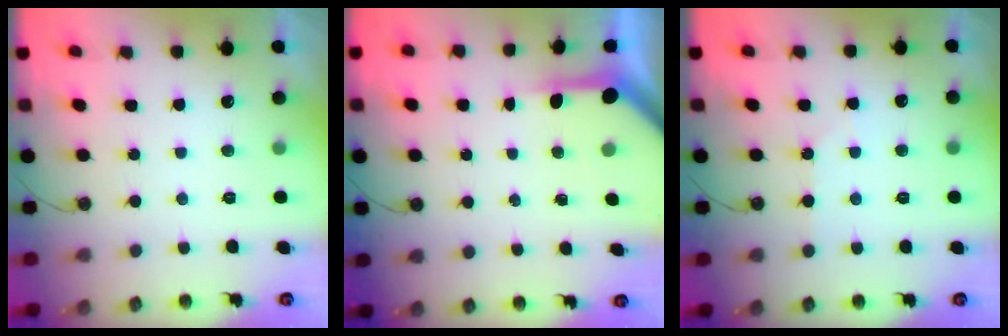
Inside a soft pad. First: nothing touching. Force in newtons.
{"total": 4.4, "press": 4.3, "slide": 0.4}
{"total": 3.9, "press": 3.8, "slide": 0.6}